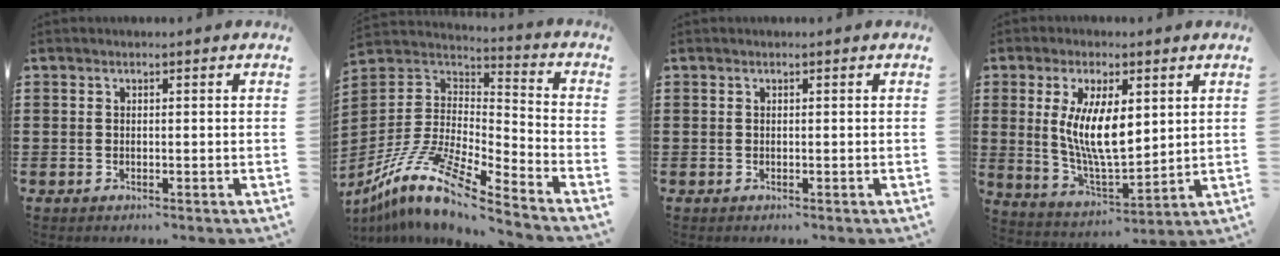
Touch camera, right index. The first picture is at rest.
{"total": 12.1, "force": [-9.3, 2.1, 7.4], "torque": [-0.166, 0.006, -0.190]}
{"total": 0.0}
{"total": 9.9, "force": [2.0, 3.8, 8.9], "torque": [-0.178, 0.006, 0.036]}